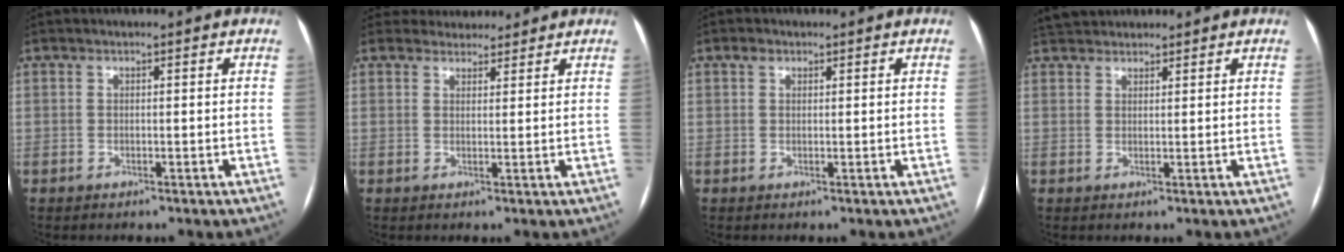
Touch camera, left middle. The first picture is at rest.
{"total": 4.8, "force": [4.4, 1.8, 0.0], "torque": [0.006, 0.016, 0.059]}
{"total": 1.2, "force": [0.7, 0.8, 0.5], "torque": [-0.011, 0.010, 0.014]}
{"total": 4.9, "force": [4.5, 1.6, 1.1], "torque": [-0.018, 0.034, 0.079]}